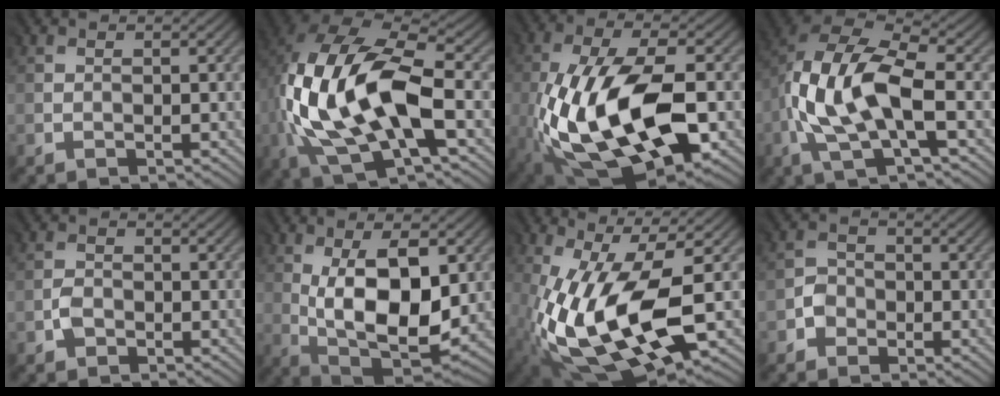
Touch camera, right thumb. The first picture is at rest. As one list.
[{"total": 15.4, "force": [-1.9, 7.1, 13.5], "torque": [-0.297, 0.000, -0.034]}, {"total": 17.1, "force": [-5.0, 8.0, 14.2], "torque": [-0.293, -0.020, -0.082]}, {"total": 11.5, "force": [-1.6, 4.6, 10.4], "torque": [-0.223, 0.002, -0.033]}, {"total": 1.5, "force": [-1.2, 0.9, -0.1], "torque": [0.005, 0.000, -0.026]}, {"total": 13.2, "force": [1.2, 6.2, 11.5], "torque": [-0.194, -0.007, 0.027]}, {"total": 15.6, "force": [-3.5, 6.1, 13.9], "torque": [-0.296, -0.030, -0.055]}, {"total": 2.3, "force": [-1.6, 1.7, -0.2], "torque": [0.004, 0.001, -0.034]}]